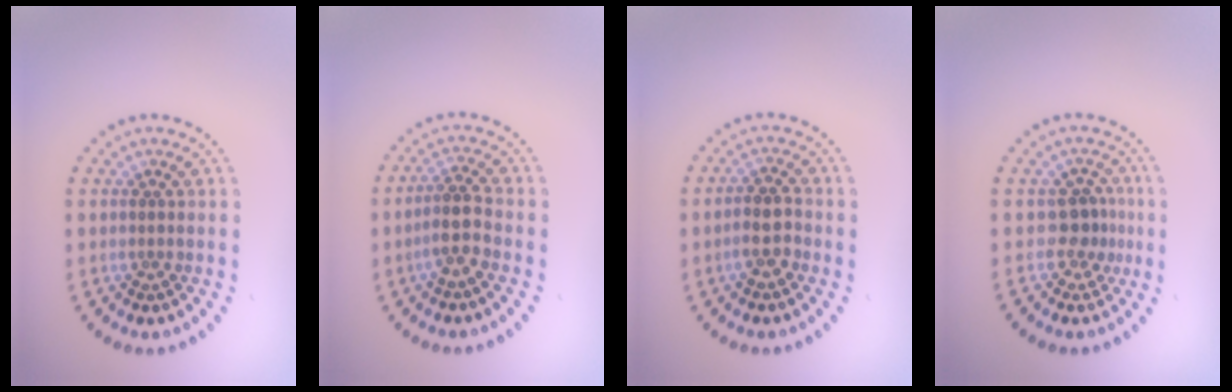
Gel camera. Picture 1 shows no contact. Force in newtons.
{"total": 2.6, "press": 2.2, "slide": 1.3}
{"total": 2.5, "press": 2.2, "slide": 1.1}
{"total": 2.3, "press": 1.6, "slide": 1.6}